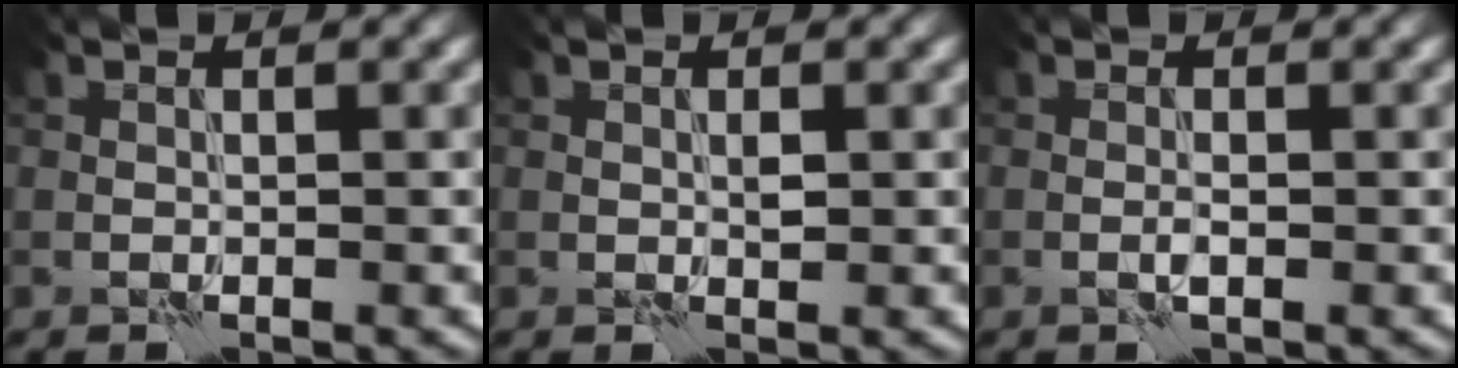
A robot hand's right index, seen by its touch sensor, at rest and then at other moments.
{"total": 0.6, "force": [0.4, 0.3, 0.4], "torque": [-0.008, -0.002, 0.005]}
{"total": 0.7, "force": [-0.1, 0.1, 0.7], "torque": [-0.015, 0.001, -0.005]}